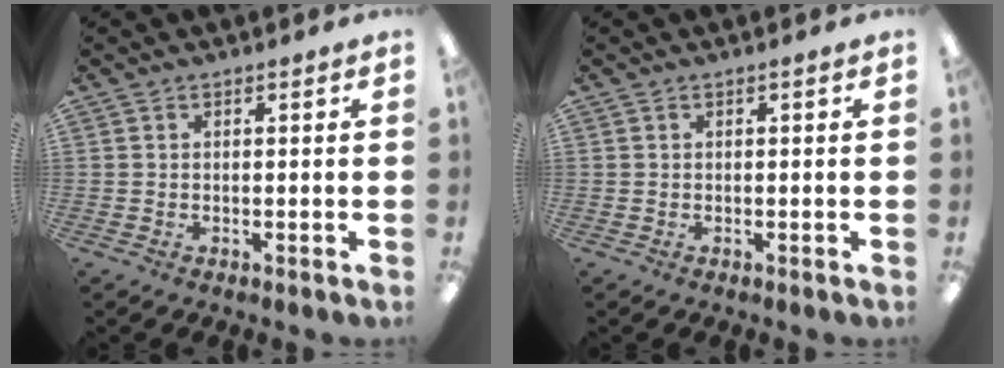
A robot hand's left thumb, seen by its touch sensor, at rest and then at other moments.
{"total": 0.0}